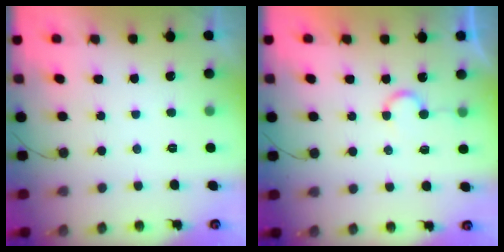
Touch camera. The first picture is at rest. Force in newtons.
{"total": 5.4, "press": 5.3, "slide": 0.6}